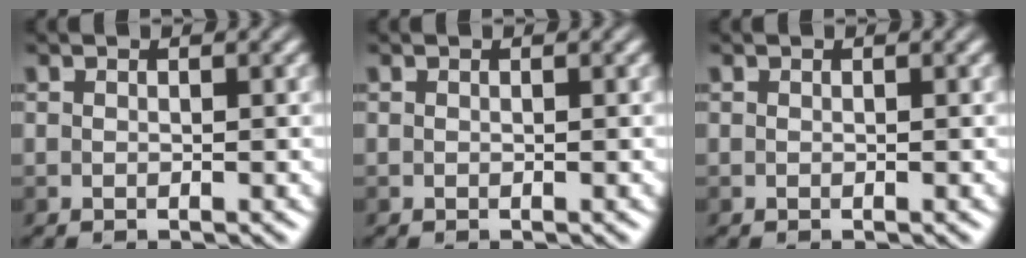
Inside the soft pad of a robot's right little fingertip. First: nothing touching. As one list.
[{"total": 0.0}, {"total": 0.0}]